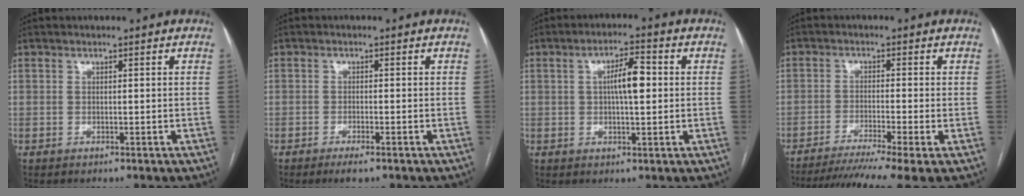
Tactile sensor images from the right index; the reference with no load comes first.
{"total": 2.5, "force": [-1.7, 0.3, 1.8], "torque": [-0.031, -0.003, -0.027]}
{"total": 5.7, "force": [0.6, 1.4, 5.5], "torque": [-0.096, 0.012, 0.010]}
{"total": 10.7, "force": [-8.1, -1.3, 6.8], "torque": [-0.103, -0.022, -0.126]}